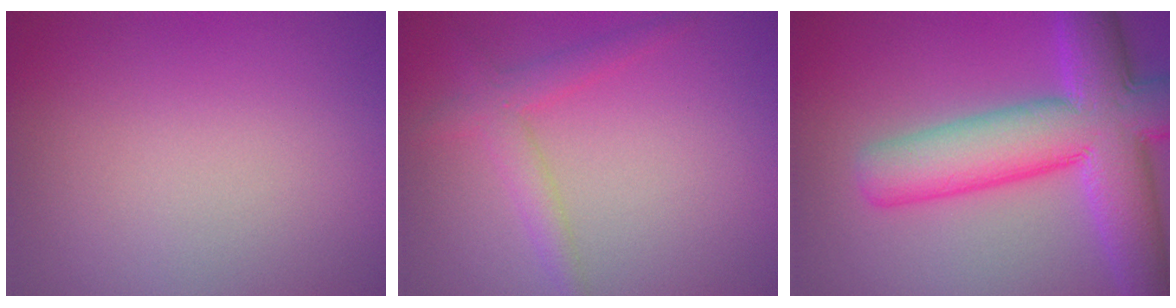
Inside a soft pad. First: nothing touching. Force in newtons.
{"total": 2.5, "press": 2.5, "slide": 0.1}
{"total": 11.0, "press": 11.0, "slide": 0.5}